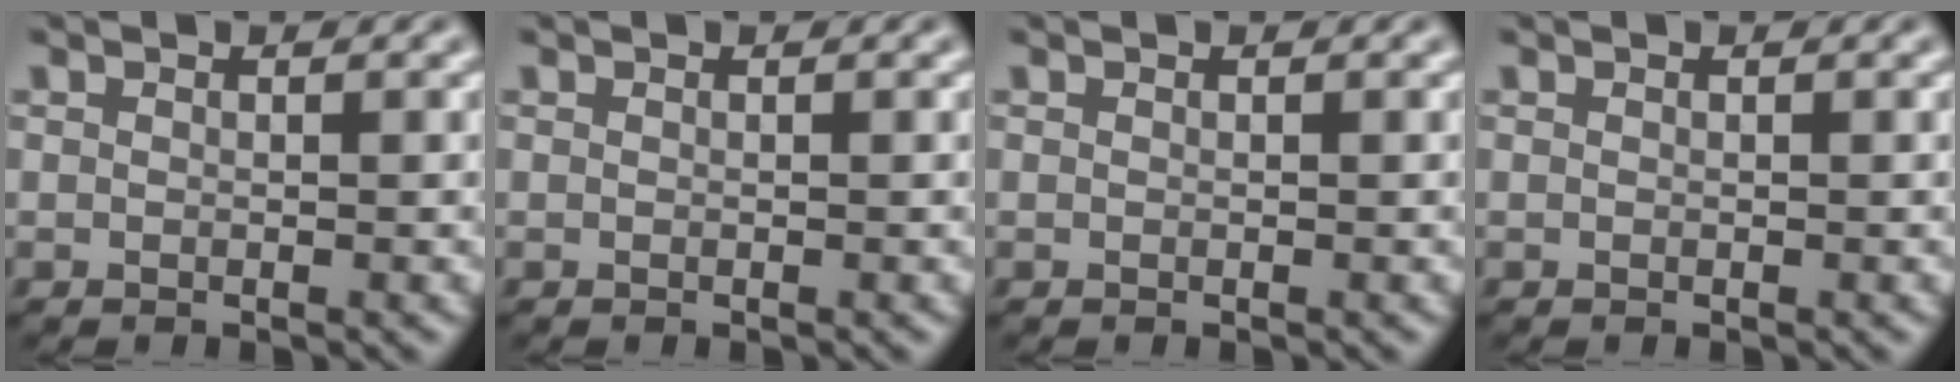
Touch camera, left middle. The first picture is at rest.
{"total": 0.0}
{"total": 0.0}
{"total": 0.0}